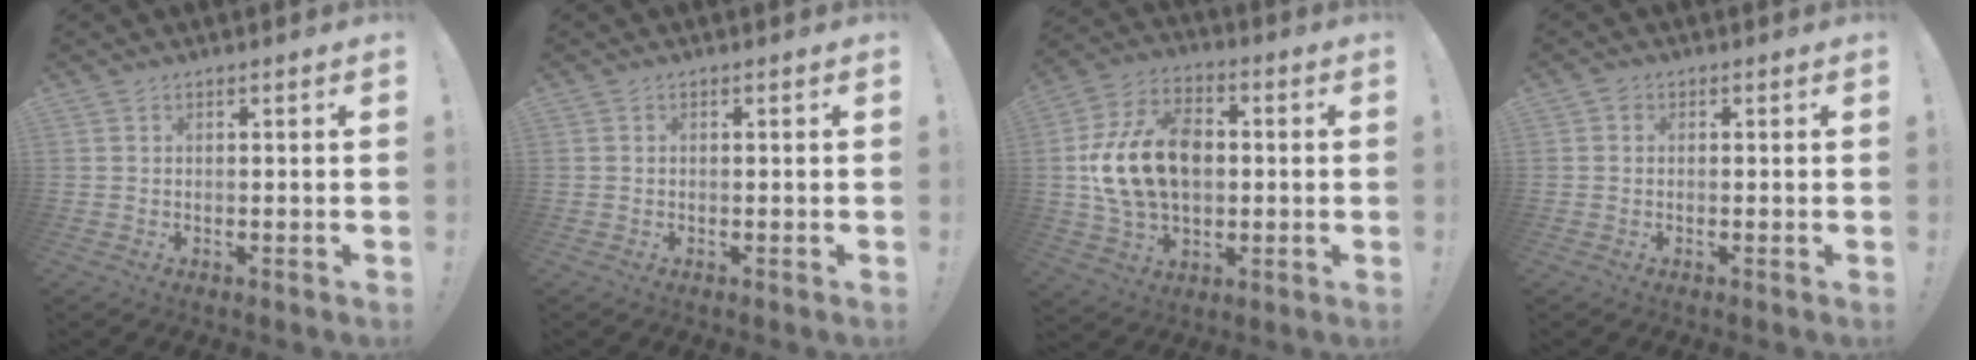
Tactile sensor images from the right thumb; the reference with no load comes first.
{"total": 0.0}
{"total": 19.7, "force": [1.3, 13.8, 13.9], "torque": [-0.232, 0.008, 0.030]}
{"total": 1.0, "force": [-0.2, 0.9, 0.3], "torque": [-0.005, 0.004, -0.004]}